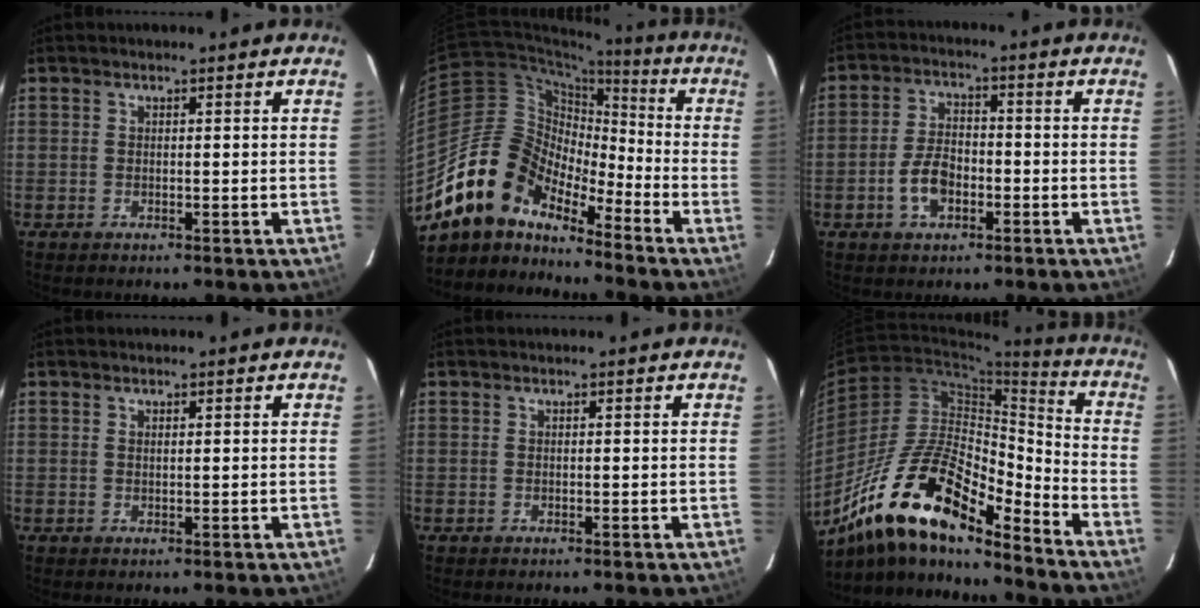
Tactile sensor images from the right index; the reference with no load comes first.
{"total": 14.7, "force": [-12.4, 6.1, 5.0], "torque": [-0.093, 0.020, -0.240]}
{"total": 6.7, "force": [-2.6, 3.8, 4.8], "torque": [-0.100, 0.010, -0.043]}
{"total": 0.5, "force": [0.3, 0.2, 0.4], "torque": [-0.007, 0.001, 0.007]}
{"total": 0.0}
{"total": 20.0, "force": [-14.9, 5.6, 12.1], "torque": [-0.221, -0.005, -0.278]}